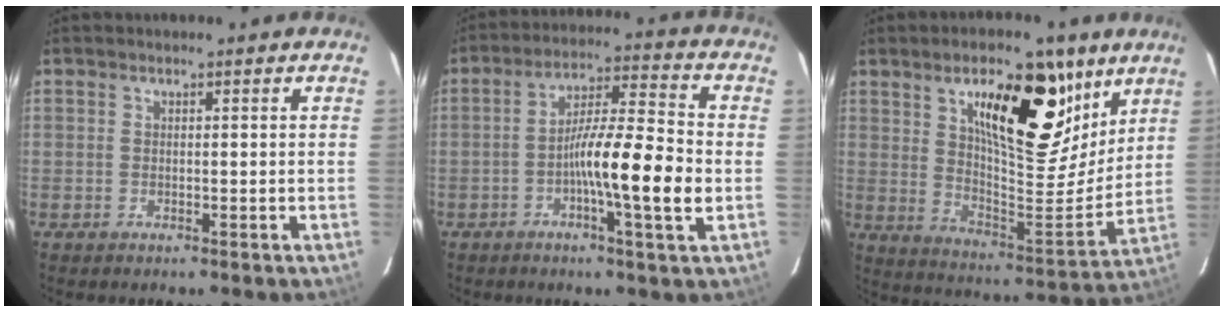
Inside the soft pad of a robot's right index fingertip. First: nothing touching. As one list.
[{"total": 12.2, "force": [-2.7, 0.3, 11.9], "torque": [-0.200, 0.002, -0.053]}, {"total": 18.6, "force": [9.5, 6.0, 14.8], "torque": [-0.215, -0.005, 0.158]}]